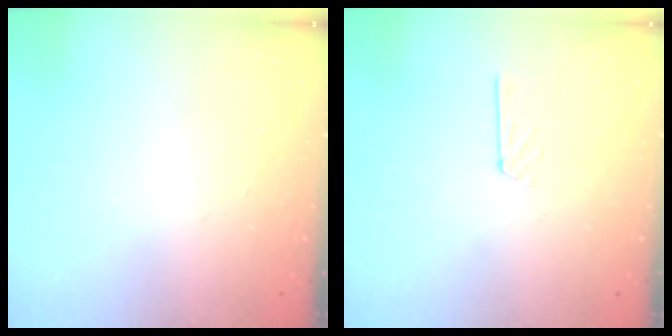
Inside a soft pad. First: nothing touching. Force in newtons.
{"total": 3.8, "press": 3.8, "slide": 0.3}